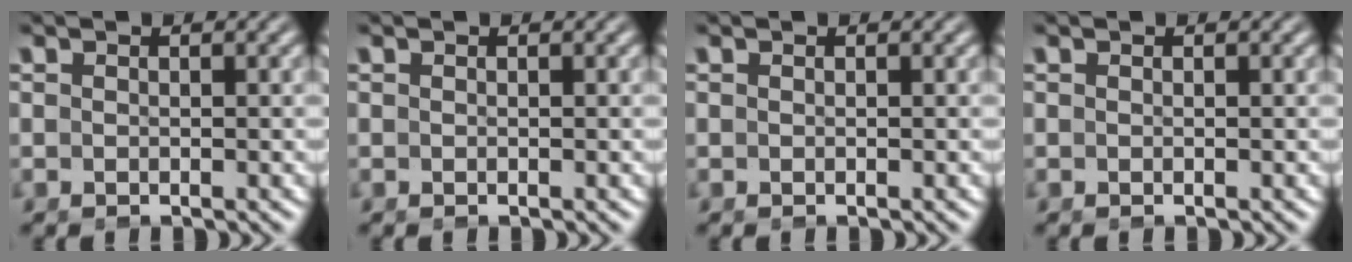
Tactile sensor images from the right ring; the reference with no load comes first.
{"total": 0.0}
{"total": 0.0}
{"total": 0.0}